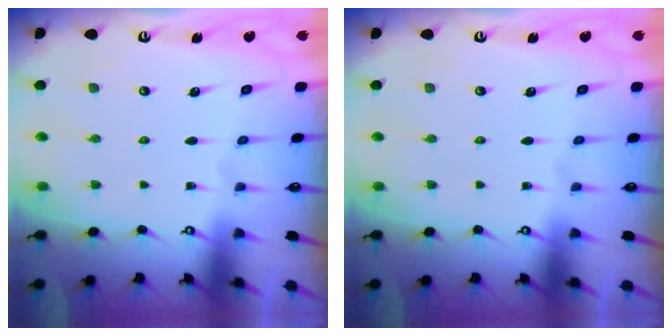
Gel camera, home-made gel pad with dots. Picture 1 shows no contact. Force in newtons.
{"total": 0.0}